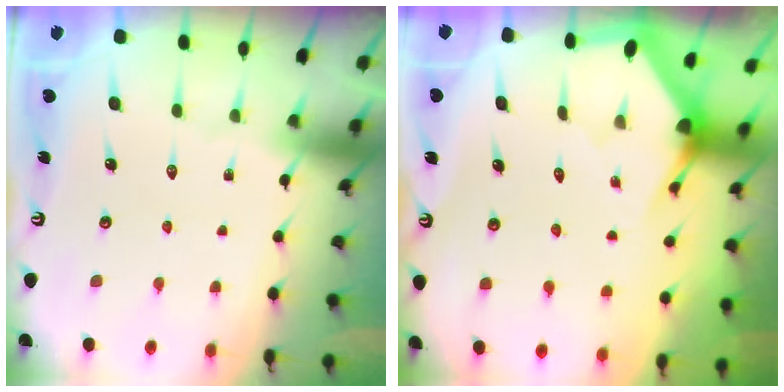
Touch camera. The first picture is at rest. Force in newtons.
{"total": 3.0, "press": 3.0, "slide": 0.2}